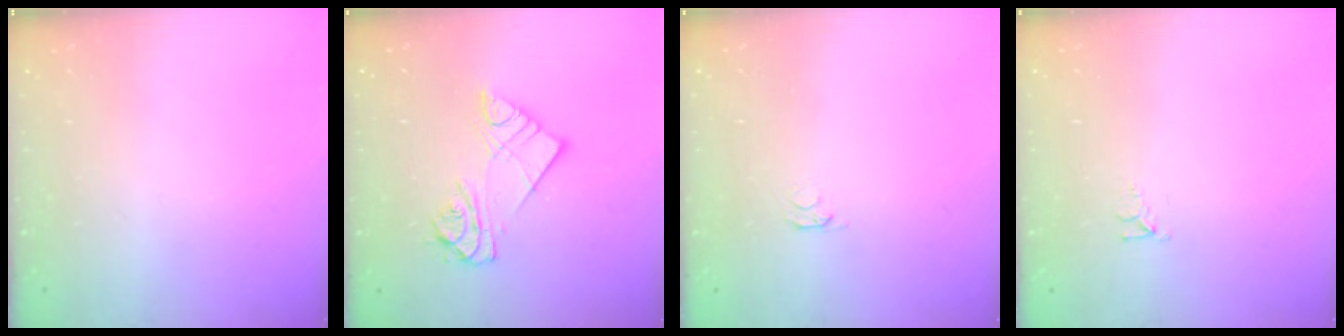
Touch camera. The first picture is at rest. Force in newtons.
{"total": 9.8, "press": 9.8, "slide": 0.7}
{"total": 2.1, "press": 2.0, "slide": 0.3}
{"total": 3.3, "press": 3.3, "slide": 0.2}